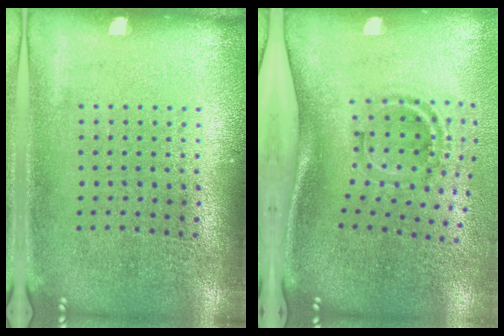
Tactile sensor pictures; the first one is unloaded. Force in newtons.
{"total": 1.9, "press": 1.2, "slide": 1.5}